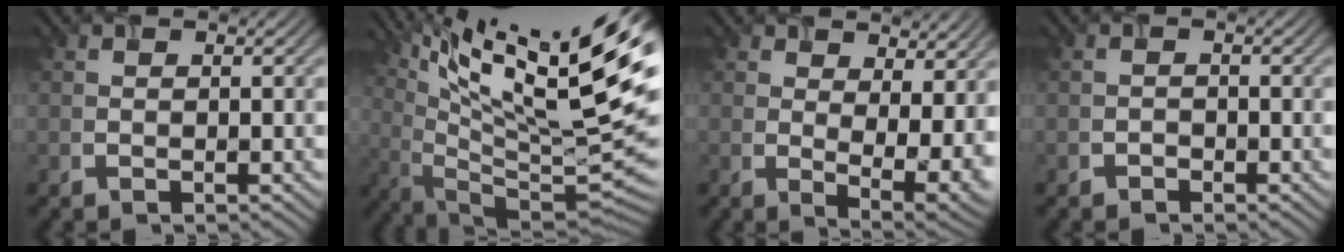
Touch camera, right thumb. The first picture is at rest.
{"total": 18.2, "force": [9.5, 4.1, 15.0], "torque": [-0.248, 0.007, 0.156]}
{"total": 8.6, "force": [4.1, 4.1, 6.3], "torque": [-0.090, -0.008, 0.069]}
{"total": 0.8, "force": [-0.7, 0.3, -0.2], "torque": [0.009, -0.001, -0.015]}